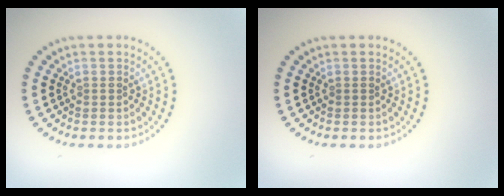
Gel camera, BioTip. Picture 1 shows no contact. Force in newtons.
{"total": 0.0}